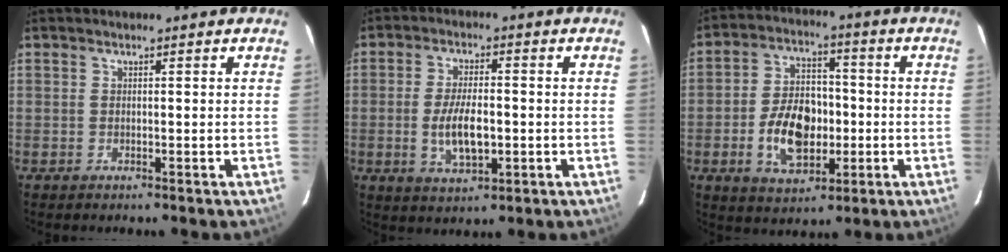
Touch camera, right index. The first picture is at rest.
{"total": 8.0, "force": [-1.5, 3.3, 7.1], "torque": [-0.140, -0.007, -0.022]}
{"total": 12.5, "force": [-3.0, 7.8, 9.3], "torque": [-0.182, 0.016, -0.041]}